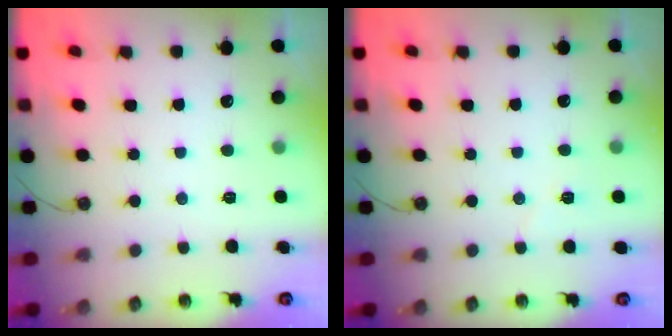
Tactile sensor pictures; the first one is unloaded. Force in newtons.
{"total": 4.0, "press": 3.9, "slide": 0.8}